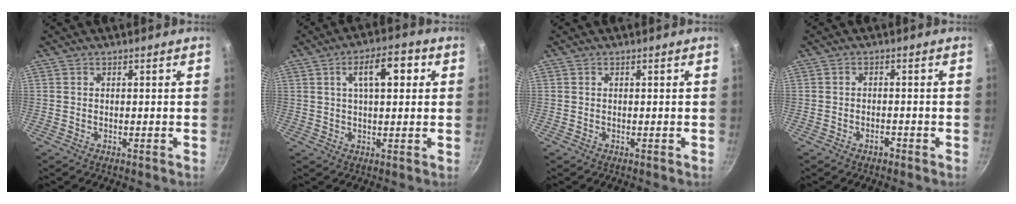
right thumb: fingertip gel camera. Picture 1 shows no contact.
{"total": 8.4, "force": [2.4, 3.7, 7.2], "torque": [-0.095, 0.013, 0.032]}
{"total": 0.0}
{"total": 1.5, "force": [-1.1, 0.8, 0.6], "torque": [-0.001, 0.012, -0.015]}